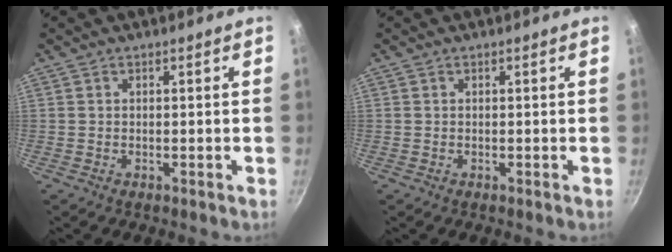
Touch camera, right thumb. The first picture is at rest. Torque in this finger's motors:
{"motor_torque": [-0.21, -0.05, 0.00, 0.00, 0.03]}